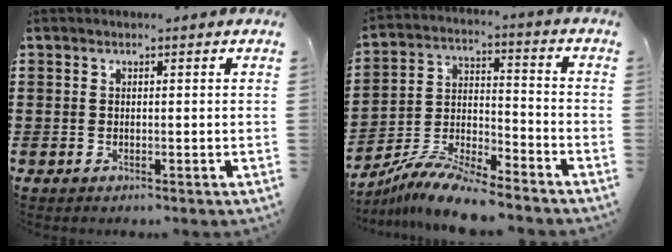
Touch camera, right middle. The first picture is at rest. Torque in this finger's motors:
{"motor_torque": [1.44, -0.70, 0.20, 0.16]}